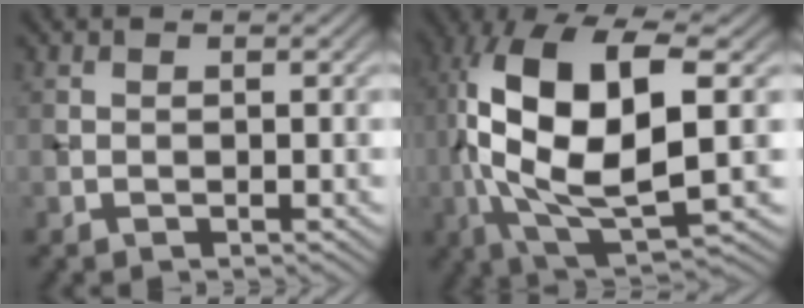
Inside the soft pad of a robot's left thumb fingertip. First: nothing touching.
{"total": 16.2, "force": [1.9, 6.8, 14.6], "torque": [-0.318, 0.008, 0.033]}